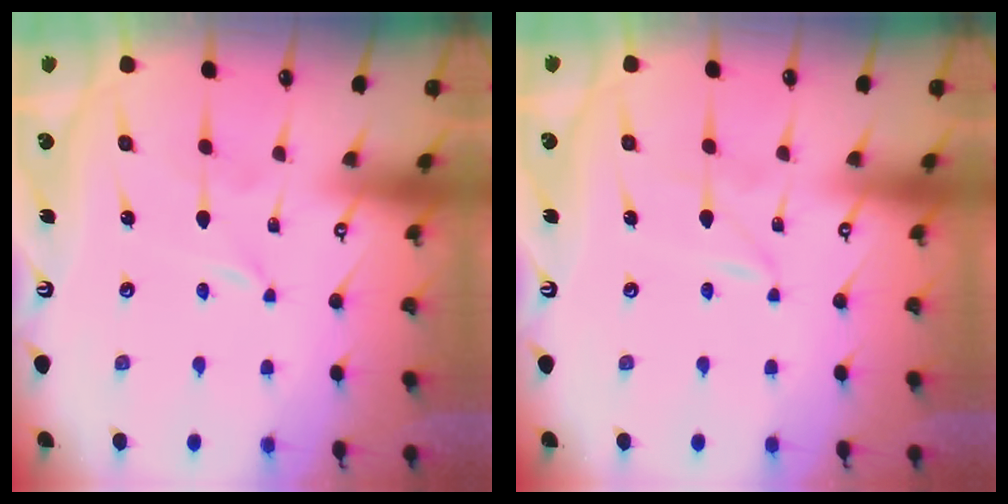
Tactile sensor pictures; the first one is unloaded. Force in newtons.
{"total": 1.1, "press": 1.1, "slide": 0.1}